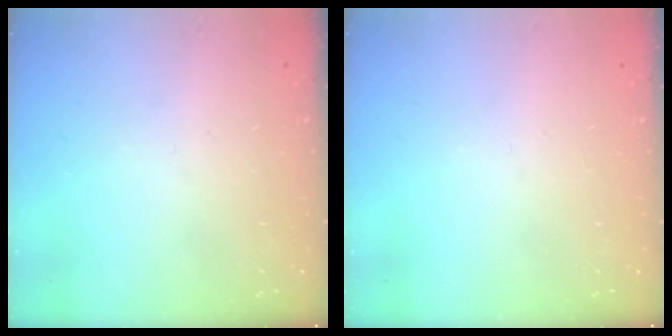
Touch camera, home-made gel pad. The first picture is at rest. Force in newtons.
{"total": 0.0}